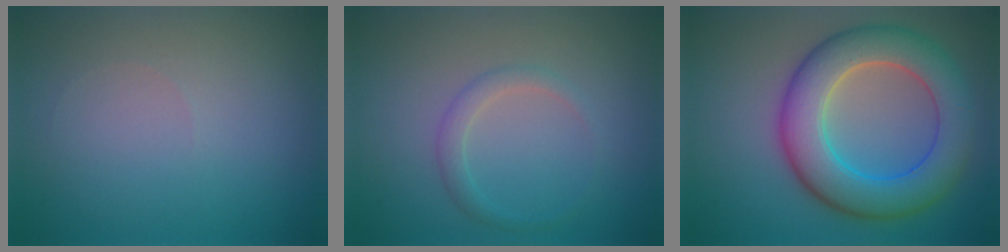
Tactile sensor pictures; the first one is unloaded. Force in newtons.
{"total": 1.4, "press": 1.4, "slide": 0.0}
{"total": 8.5, "press": 8.5, "slide": 0.2}